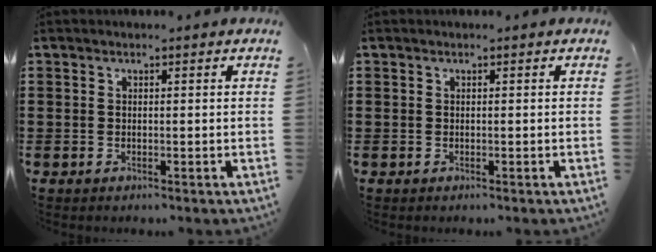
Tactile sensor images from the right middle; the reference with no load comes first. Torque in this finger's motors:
{"motor_torque": [0.59, -0.13, -0.08, -0.01]}